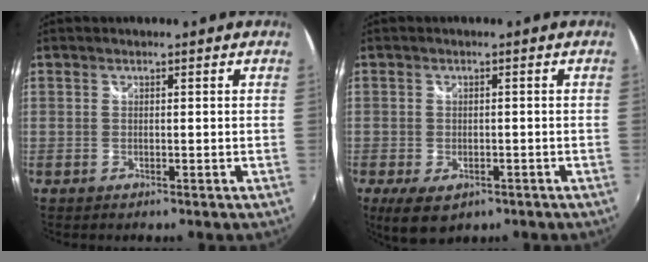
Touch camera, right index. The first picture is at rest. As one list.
[{"total": 6.3, "force": [-3.3, 3.6, 3.9], "torque": [-0.087, -0.024, -0.053]}]